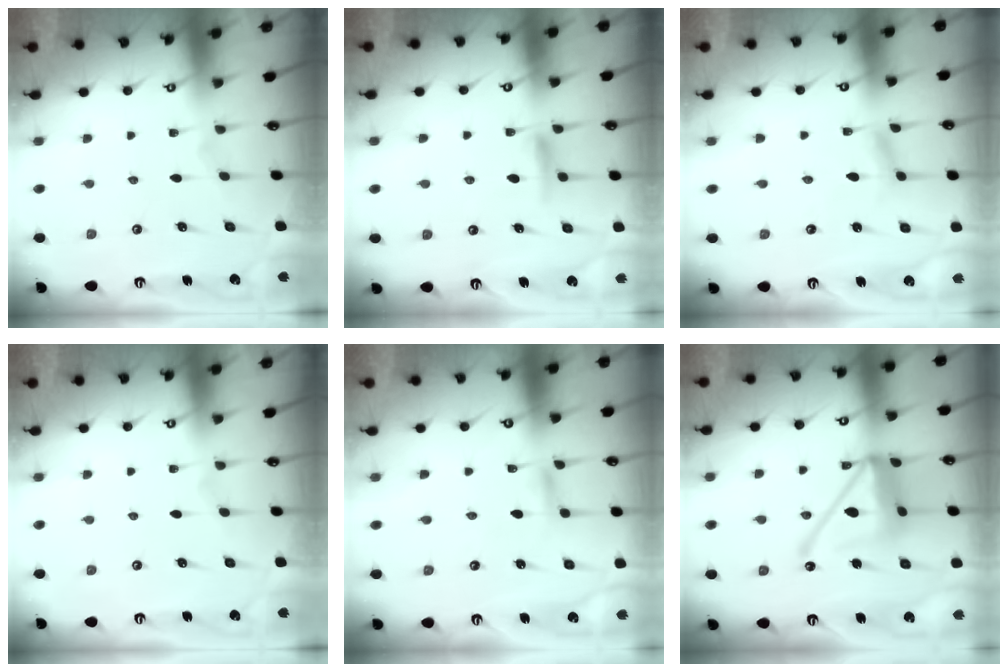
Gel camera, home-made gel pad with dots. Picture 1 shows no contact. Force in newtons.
{"total": 7.9, "press": 7.8, "slide": 0.8}
{"total": 2.8, "press": 2.8, "slide": 0.1}
{"total": 0.0}
{"total": 3.6, "press": 3.6, "slide": 0.2}
{"total": 16.5, "press": 16.5, "slide": 1.5}